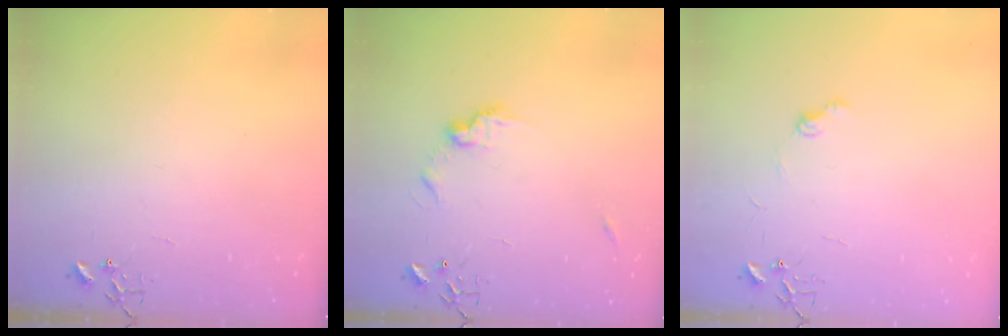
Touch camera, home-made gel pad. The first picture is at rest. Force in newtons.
{"total": 8.8, "press": 8.8, "slide": 0.4}
{"total": 5.8, "press": 5.7, "slide": 0.6}